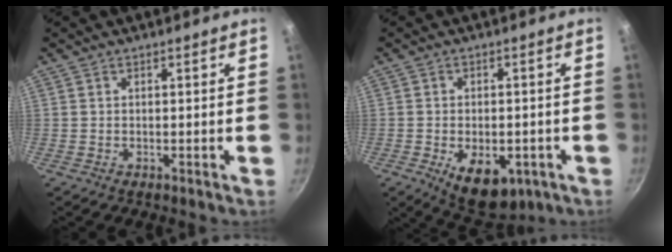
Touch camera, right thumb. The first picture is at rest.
{"total": 10.5, "force": [-3.7, 6.1, 7.7], "torque": [-0.084, 0.007, -0.037]}